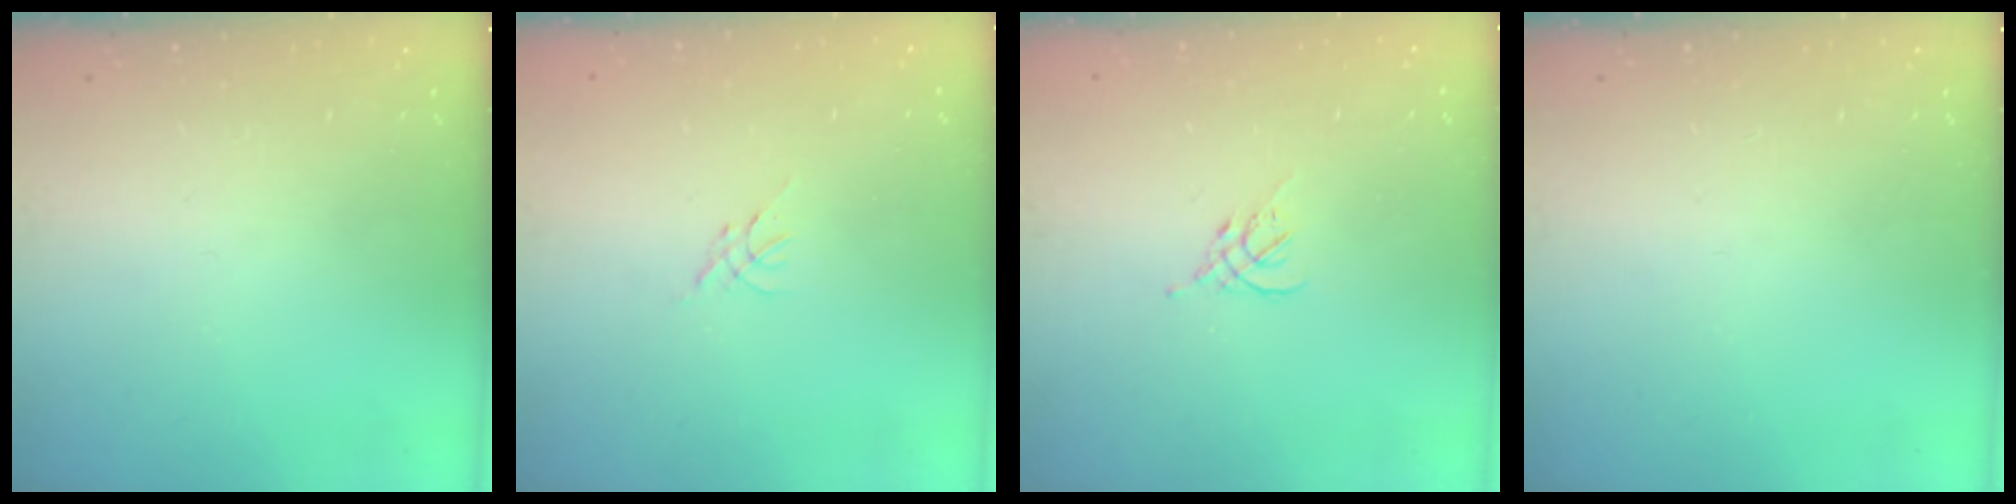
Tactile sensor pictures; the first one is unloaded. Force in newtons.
{"total": 0.5, "press": 0.4, "slide": 0.3}
{"total": 1.2, "press": 1.1, "slide": 0.5}
{"total": 0.0}